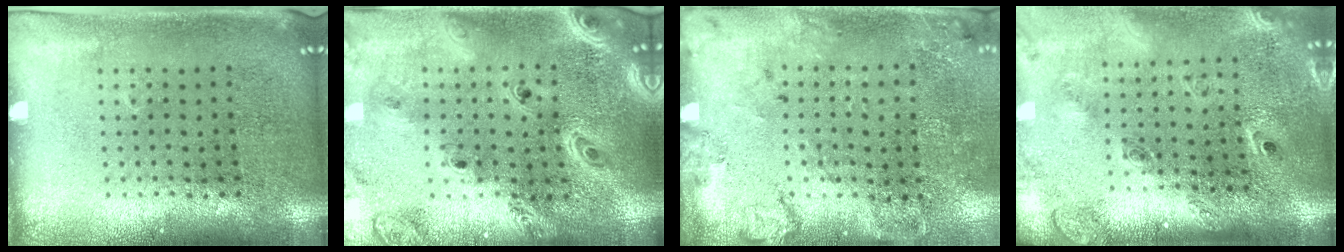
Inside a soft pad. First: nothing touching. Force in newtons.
{"total": 3.4, "press": 2.7, "slide": 2.0}
{"total": 2.0, "press": 1.5, "slide": 1.2}
{"total": 2.5, "press": 1.8, "slide": 1.6}